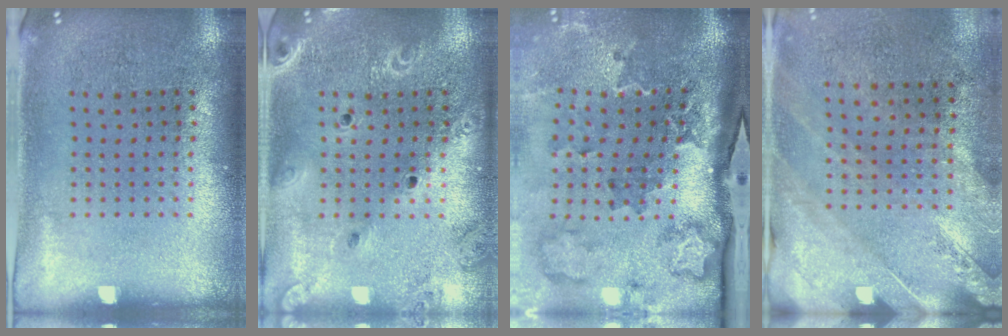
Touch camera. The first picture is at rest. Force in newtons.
{"total": 2.0, "press": 1.9, "slide": 0.7}
{"total": 3.2, "press": 2.2, "slide": 2.4}
{"total": 2.4, "press": 2.0, "slide": 1.3}